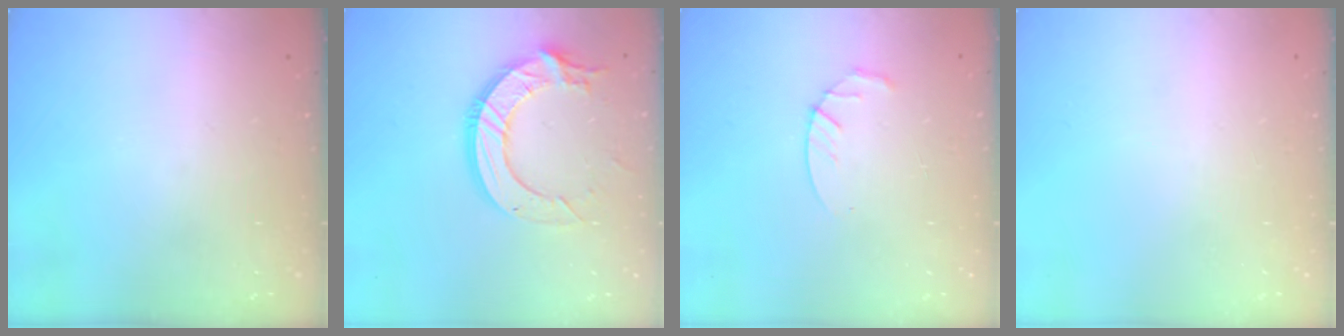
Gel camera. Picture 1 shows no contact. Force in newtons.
{"total": 13.5, "press": 13.4, "slide": 1.6}
{"total": 3.0, "press": 2.9, "slide": 0.5}
{"total": 0.0}